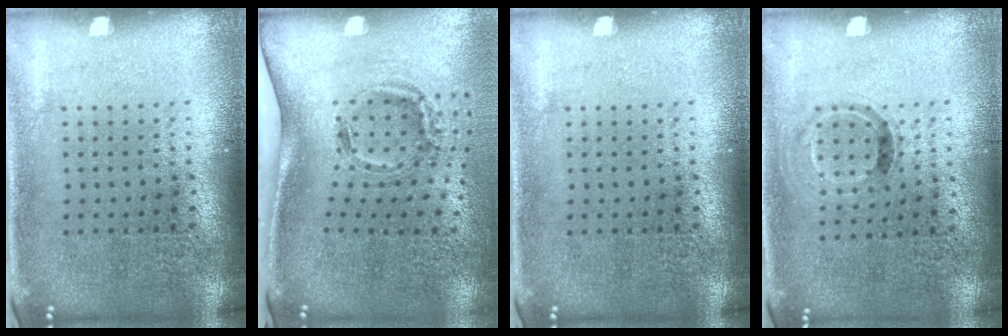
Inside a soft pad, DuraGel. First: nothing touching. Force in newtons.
{"total": 1.9, "press": 1.3, "slide": 1.3}
{"total": 0.0}
{"total": 0.9, "press": 0.7, "slide": 0.6}